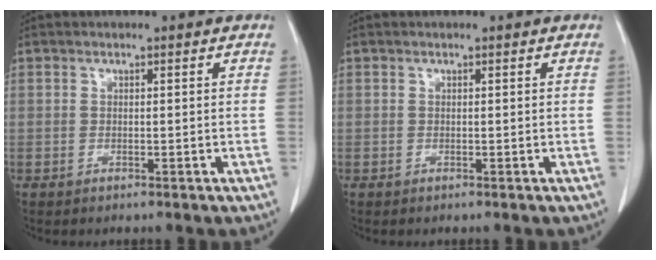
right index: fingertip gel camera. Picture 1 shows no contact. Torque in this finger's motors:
{"motor_torque": [0.00, 0.00, 0.00, 0.00]}